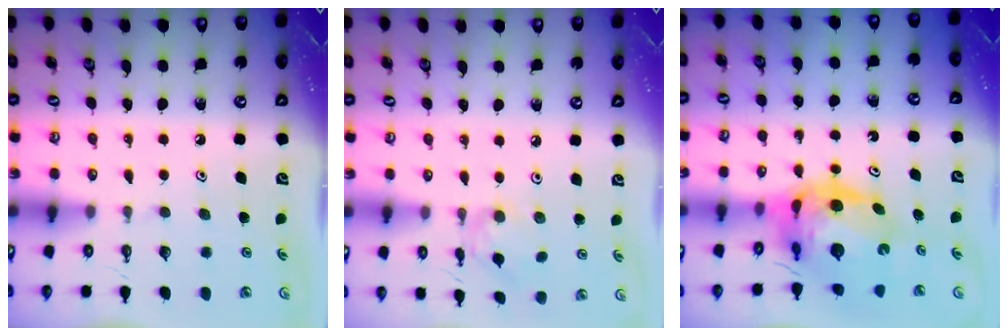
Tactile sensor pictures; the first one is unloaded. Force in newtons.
{"total": 2.9, "press": 2.9, "slide": 0.2}
{"total": 12.1, "press": 12.0, "slide": 1.5}